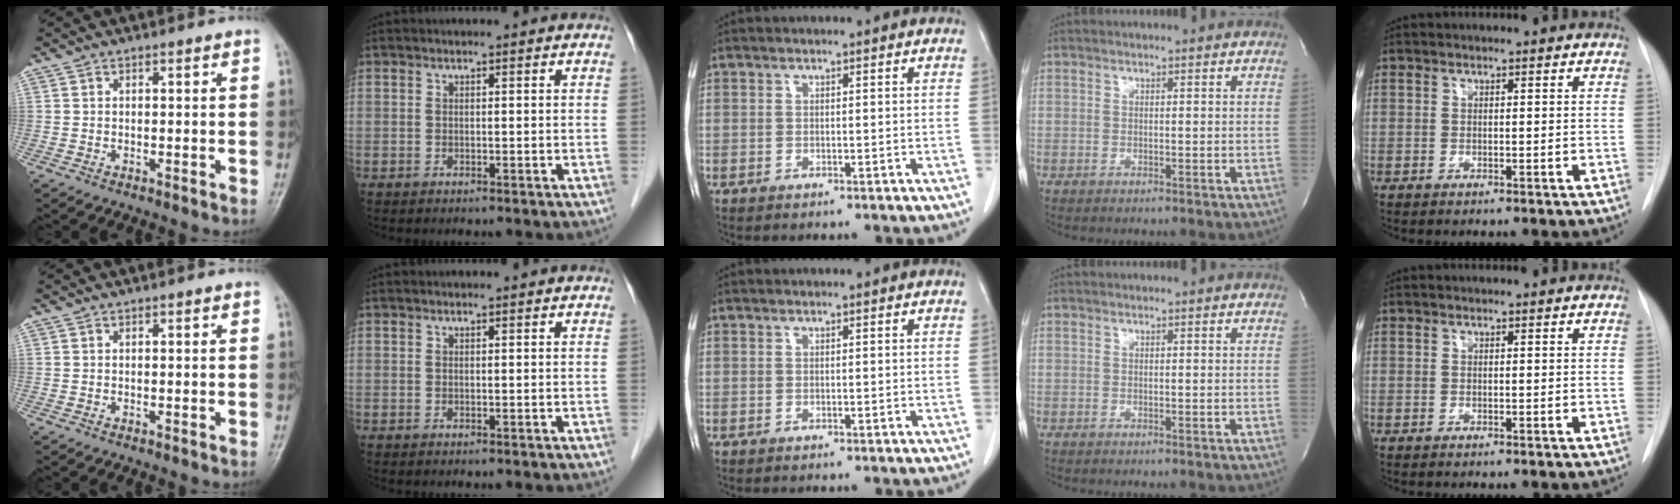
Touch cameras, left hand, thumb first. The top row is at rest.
{}